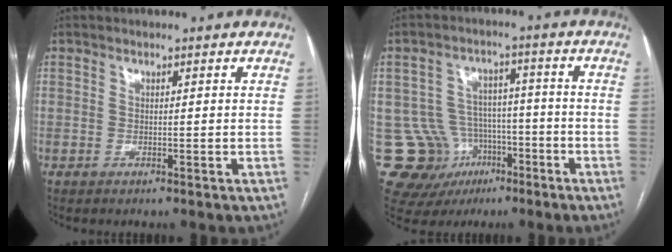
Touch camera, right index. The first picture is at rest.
{"total": 13.7, "force": [-5.9, 11.8, 3.7], "torque": [-0.071, 0.048, -0.079]}